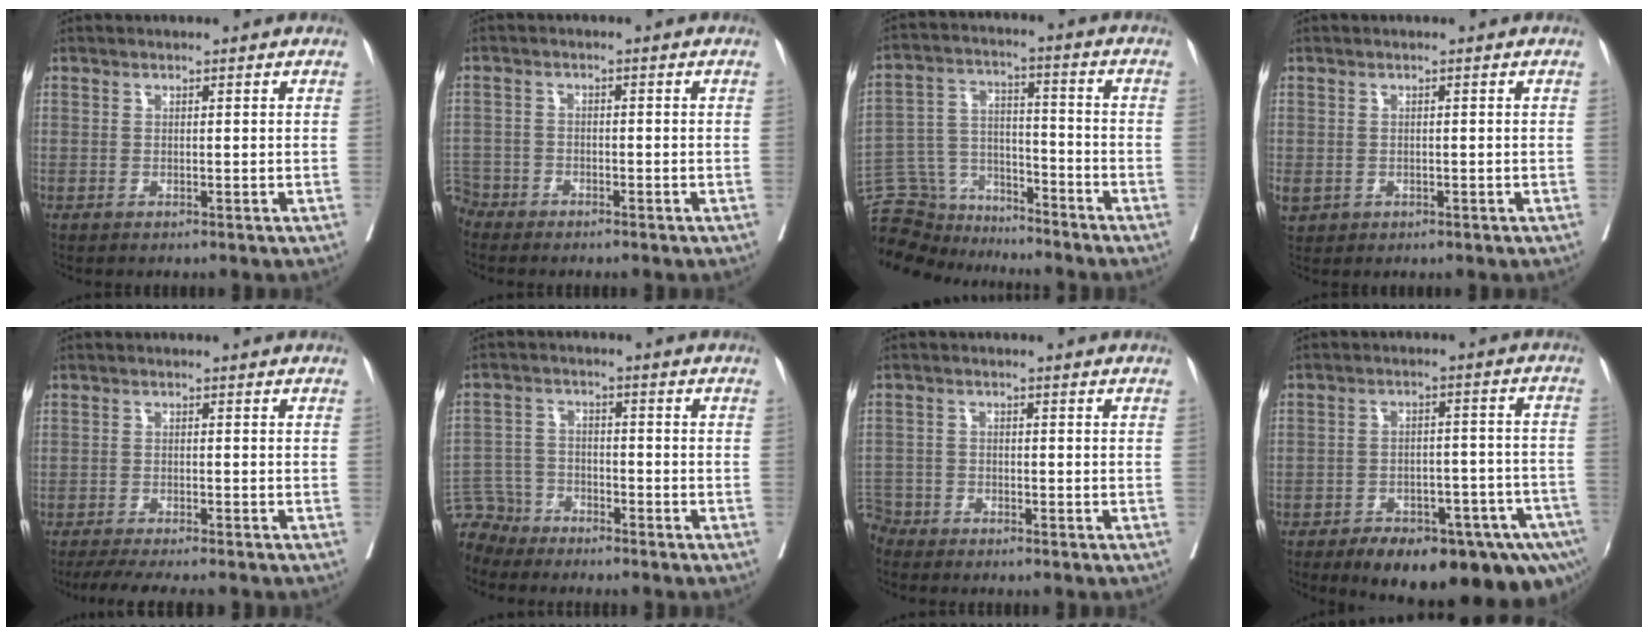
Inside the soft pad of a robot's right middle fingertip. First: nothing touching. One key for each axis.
{"total": 4.0, "fx": -3.5, "fy": 1.9, "fz": -0.4, "tx": 0.009, "ty": 0.000, "tz": -0.074}
{"total": 15.5, "fx": -14.3, "fy": 4.8, "fz": 3.7, "tx": -0.078, "ty": 0.045, "tz": -0.236}
{"total": 3.4, "fx": -1.0, "fy": 2.9, "fz": 1.4, "tx": -0.039, "ty": -0.001, "tz": -0.007}
{"total": 9.3, "fx": -8.1, "fy": 1.2, "fz": 4.4, "tx": -0.057, "ty": -0.013, "tz": -0.118}
{"total": 6.7, "fx": -5.9, "fy": 3.0, "fz": -0.8, "tx": 0.017, "ty": 0.008, "tz": -0.117}
{"total": 4.1, "fx": -3.7, "fy": 1.6, "fz": -0.7, "tx": 0.015, "ty": -0.003, "tz": -0.079}
{"total": 21.3, "fx": -14.2, "fy": 7.0, "fz": 14.2, "tx": -0.149, "ty": 0.014, "tz": -0.187}